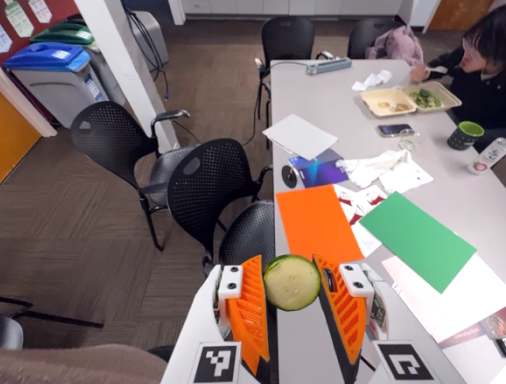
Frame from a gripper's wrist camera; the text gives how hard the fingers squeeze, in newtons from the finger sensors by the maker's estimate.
{"total": 9.1, "left": 8.8, "right": 9.5}